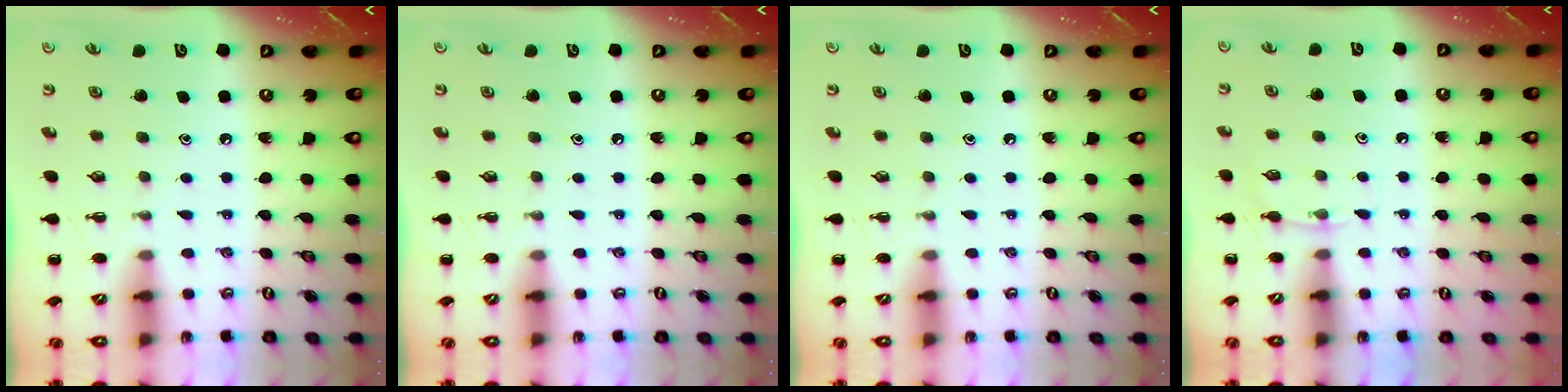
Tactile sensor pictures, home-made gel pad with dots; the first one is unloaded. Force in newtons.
{"total": 0.0}
{"total": 0.0}
{"total": 4.0, "press": 3.8, "slide": 1.3}